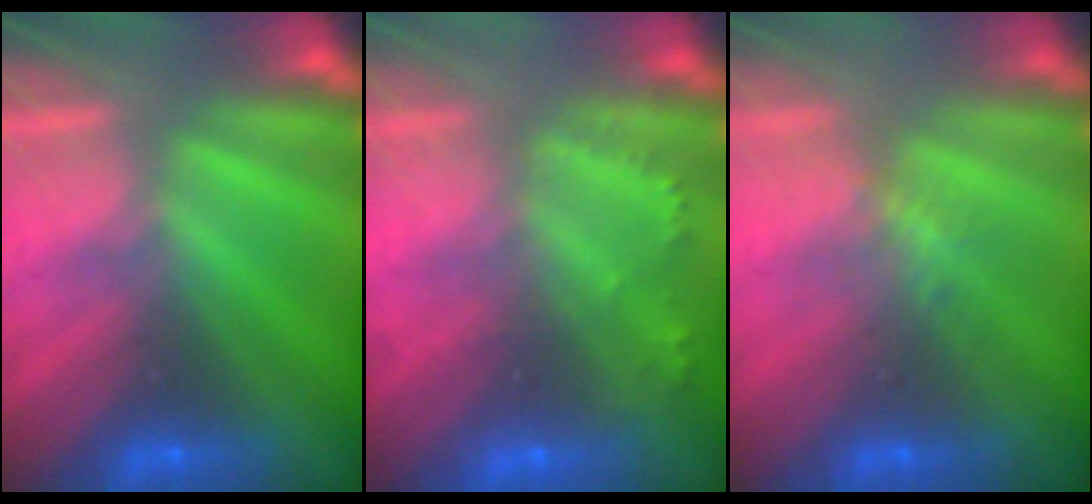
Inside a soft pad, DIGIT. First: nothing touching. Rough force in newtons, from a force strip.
{"total": 2.2}
{"total": 2.1}